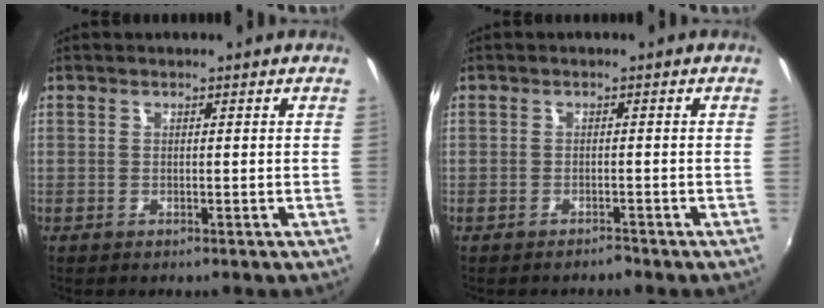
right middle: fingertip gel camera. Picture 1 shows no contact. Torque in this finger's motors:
{"motor_torque": [-0.04, 0.06, -0.02, 0.00]}